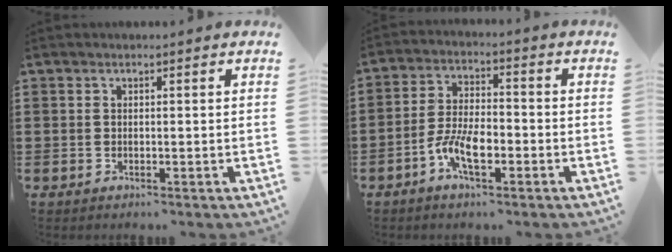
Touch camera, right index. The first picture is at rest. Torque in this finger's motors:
{"motor_torque": [1.04, 1.10, 0.24, 0.06]}